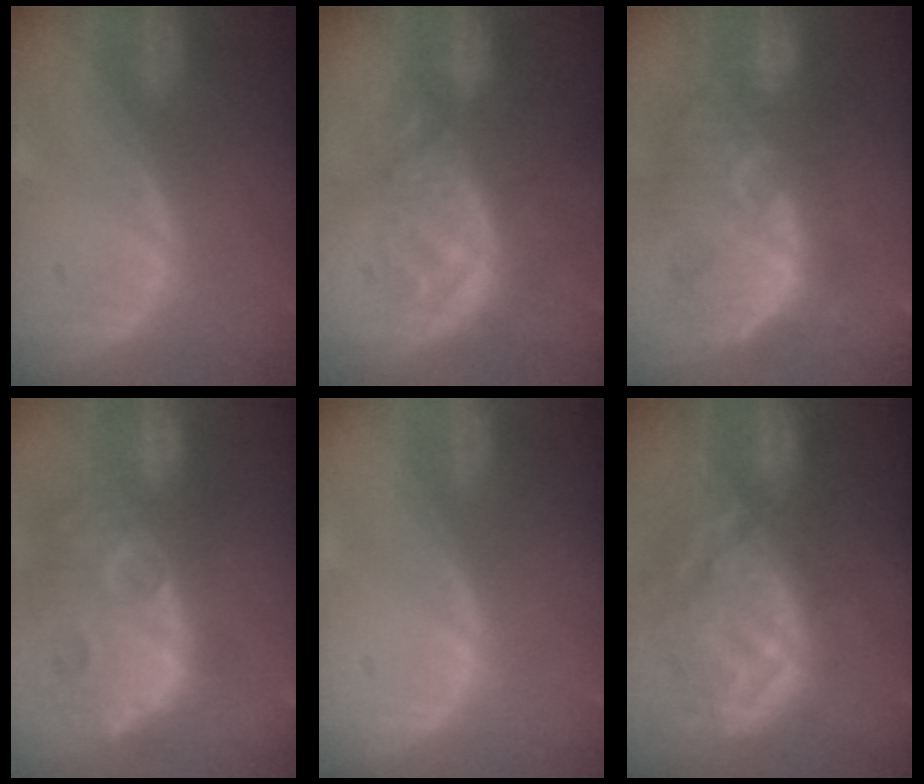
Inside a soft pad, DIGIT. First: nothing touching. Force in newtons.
{"total": 9.2, "press": 8.3, "slide": 4.0}
{"total": 12.1, "press": 11.0, "slide": 4.9}
{"total": 14.0, "press": 12.4, "slide": 6.4}
{"total": 0.0}
{"total": 12.6, "press": 11.2, "slide": 5.8}